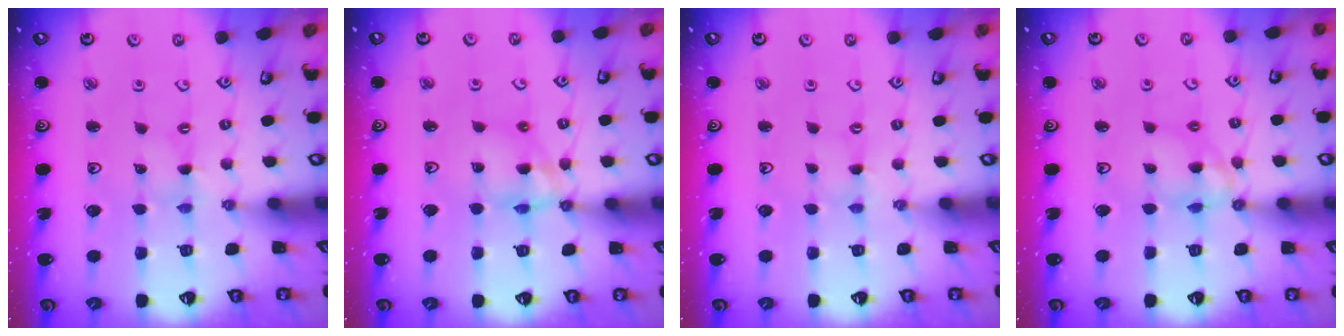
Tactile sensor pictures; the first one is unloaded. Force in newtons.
{"total": 11.4, "press": 11.4, "slide": 1.1}
{"total": 0.0}
{"total": 9.0, "press": 9.0, "slide": 1.0}